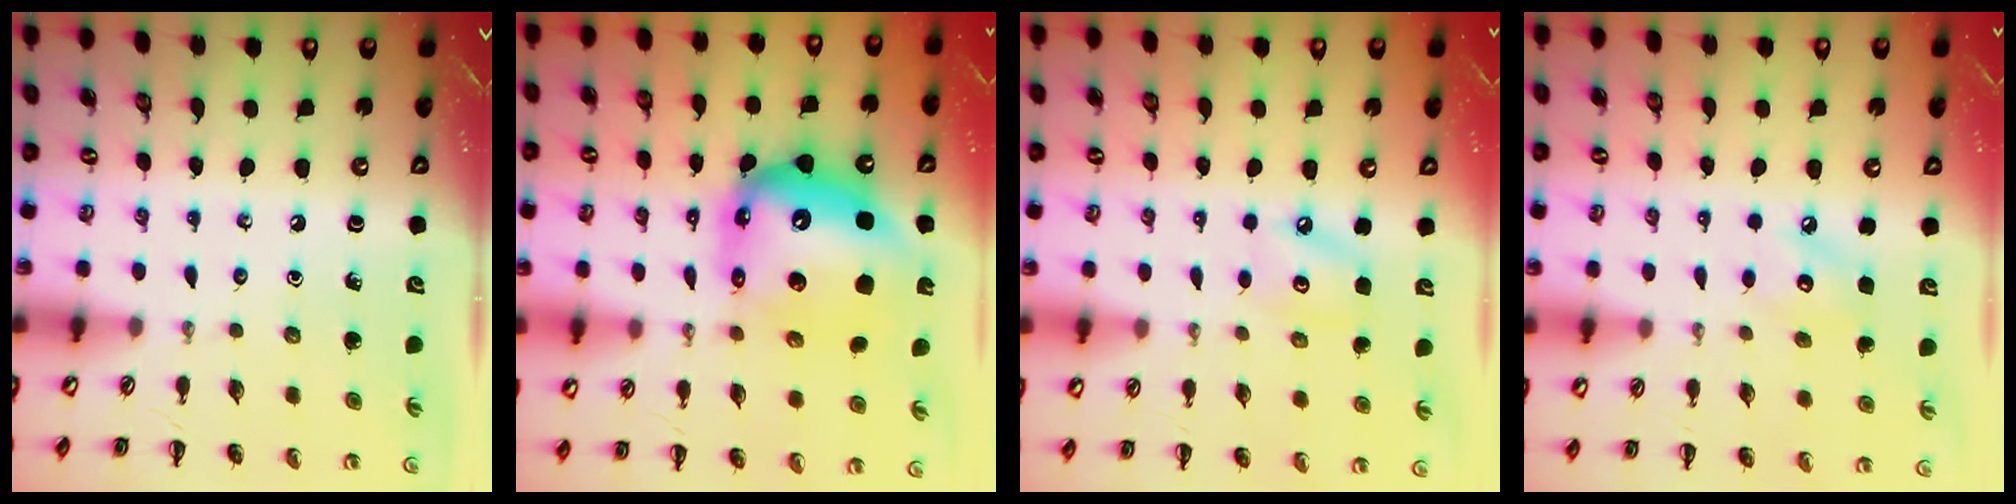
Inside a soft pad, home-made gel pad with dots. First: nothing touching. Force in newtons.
{"total": 15.8, "press": 15.1, "slide": 4.6}
{"total": 5.1, "press": 5.0, "slide": 0.9}
{"total": 5.6, "press": 5.6, "slide": 0.5}